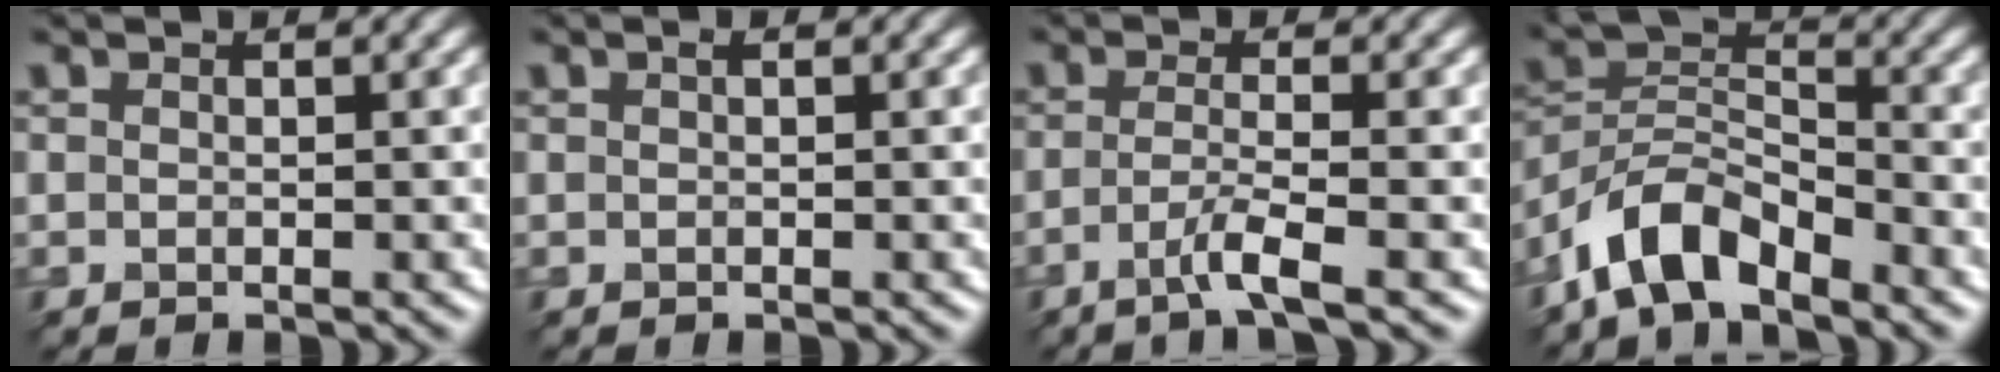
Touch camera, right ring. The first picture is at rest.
{"total": 0.0}
{"total": 2.3, "force": [-1.3, -0.1, 1.9], "torque": [-0.040, 0.006, -0.038]}
{"total": 5.7, "force": [-4.4, 2.3, 2.8], "torque": [-0.049, 0.010, -0.092]}